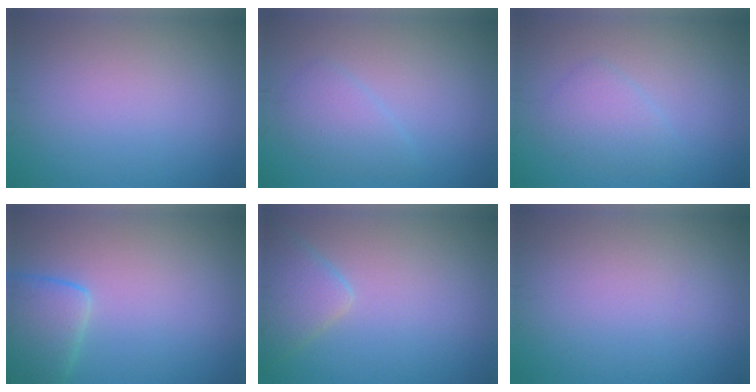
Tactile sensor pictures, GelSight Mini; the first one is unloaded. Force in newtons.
{"total": 2.3, "press": 2.3, "slide": 0.2}
{"total": 2.3, "press": 2.3, "slide": 0.0}
{"total": 4.1, "press": 4.1, "slide": 0.4}
{"total": 3.3, "press": 3.3, "slide": 0.3}
{"total": 0.0}